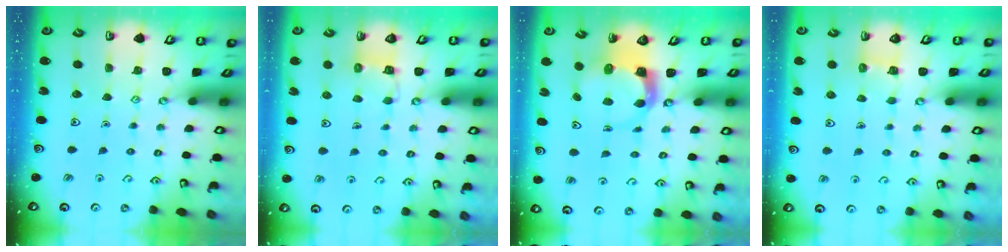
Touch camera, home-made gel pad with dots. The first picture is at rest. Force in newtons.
{"total": 6.2, "press": 6.2, "slide": 0.3}
{"total": 3.8, "press": 3.8, "slide": 0.6}
{"total": 3.8, "press": 3.8, "slide": 0.1}